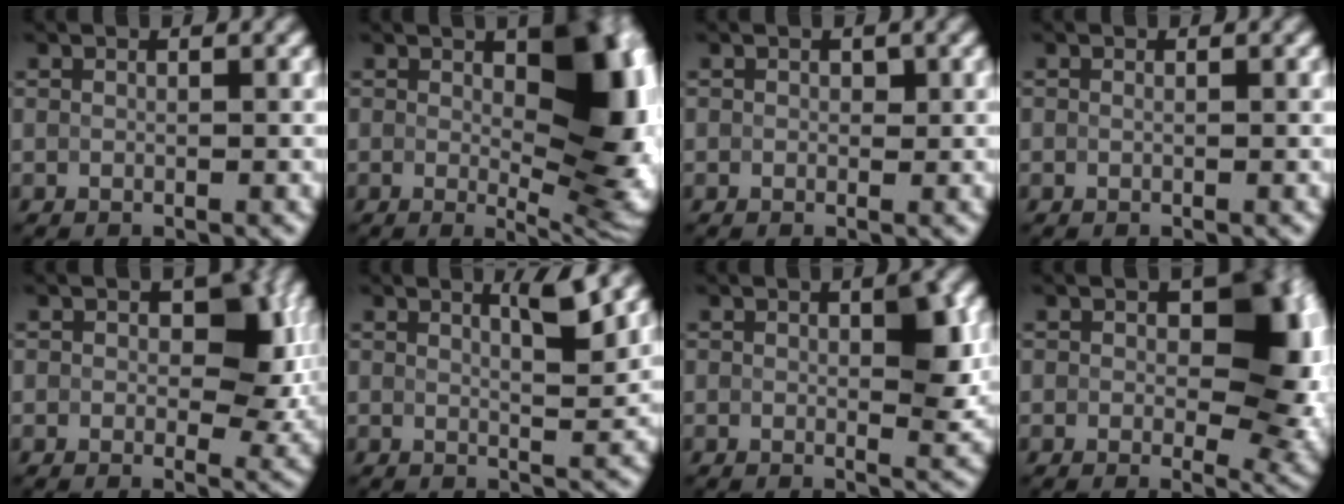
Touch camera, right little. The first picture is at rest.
{"total": 11.7, "force": [1.1, 5.5, 10.3], "torque": [-0.111, 0.006, 0.017]}
{"total": 0.6, "force": [0.2, 0.5, 0.2], "torque": [-0.001, -0.004, 0.001]}
{"total": 0.0}
{"total": 5.7, "force": [0.6, 3.5, 4.4], "torque": [-0.042, 0.000, 0.003]}
{"total": 2.6, "force": [1.6, 0.2, 2.0], "torque": [-0.027, -0.002, 0.024]}
{"total": 3.6, "force": [0.4, 1.4, 3.3], "torque": [-0.040, -0.001, 0.004]}
{"total": 9.8, "force": [1.0, 5.9, 7.7], "torque": [-0.077, -0.001, 0.009]}